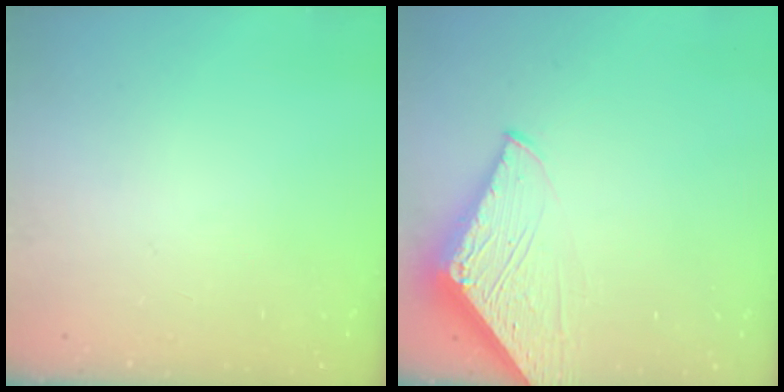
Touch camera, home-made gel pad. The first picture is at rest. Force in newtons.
{"total": 5.3, "press": 5.3, "slide": 0.6}